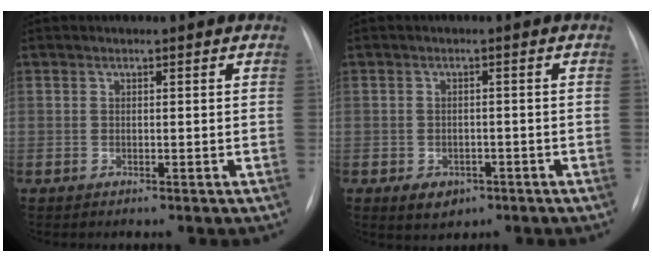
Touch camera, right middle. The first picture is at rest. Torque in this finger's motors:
{"motor_torque": [0.40, -0.52, 0.06, 0.00]}